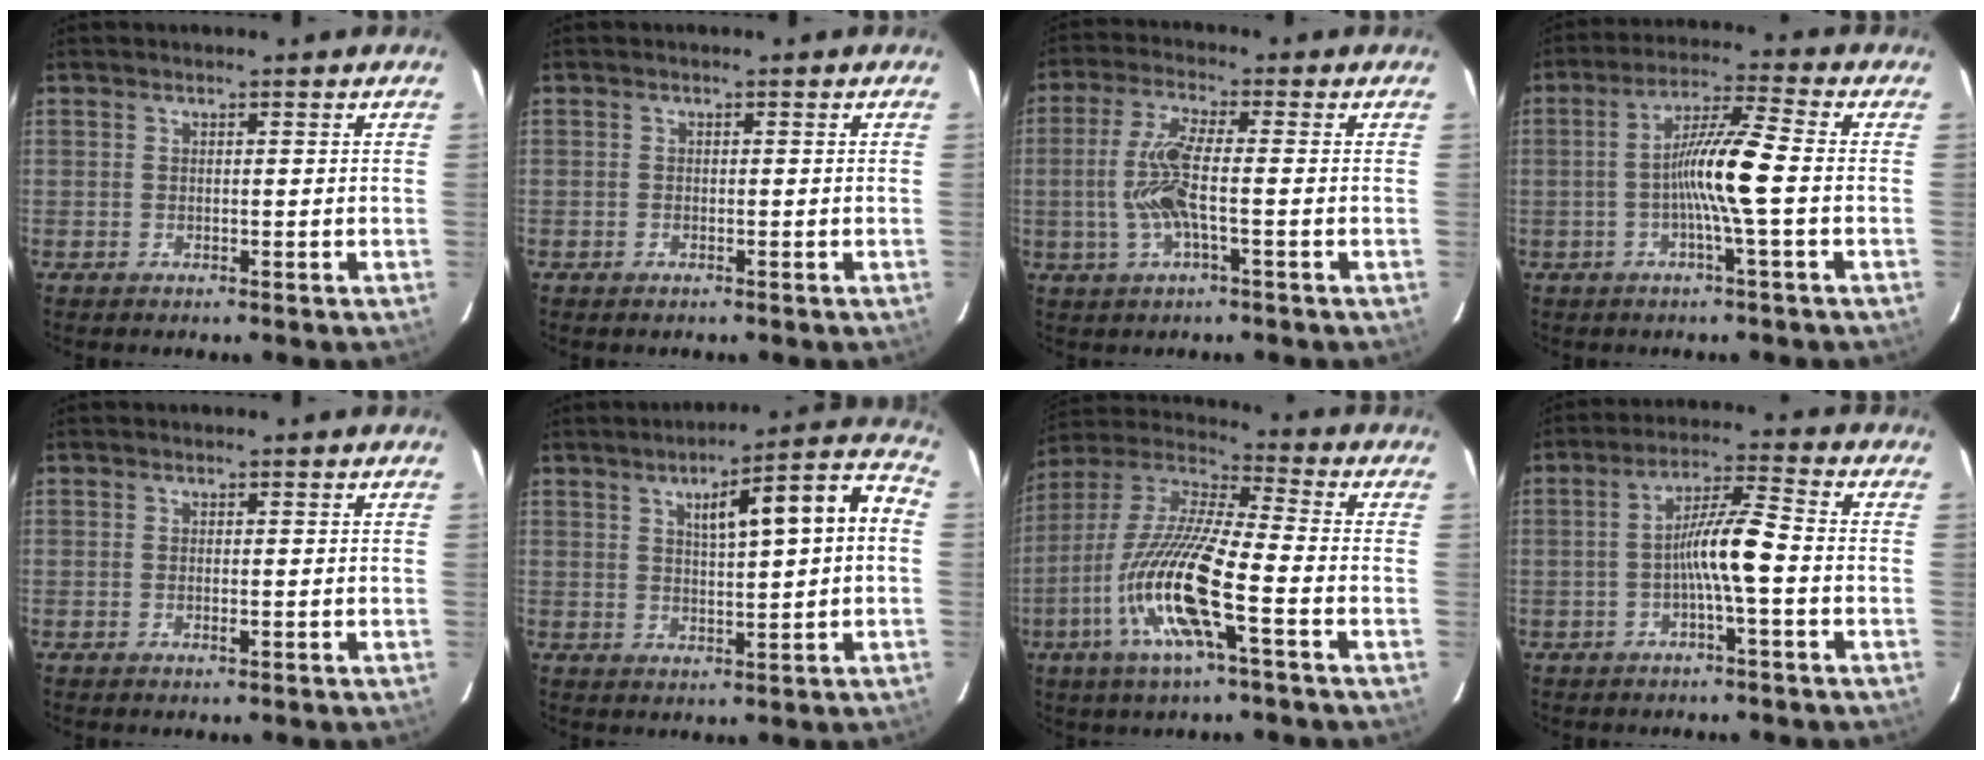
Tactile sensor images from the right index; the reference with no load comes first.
{"total": 0.5, "force": [-0.4, 0.3, 0.3], "torque": [-0.008, -0.001, -0.004]}
{"total": 7.5, "force": [-1.1, 0.9, 7.4], "torque": [-0.160, 0.002, -0.026]}
{"total": 8.8, "force": [-1.3, -0.6, 8.7], "torque": [-0.160, 0.007, -0.030]}
{"total": 0.8, "force": [-0.2, 0.2, 0.8], "torque": [-0.016, -0.002, -0.001]}
{"total": 11.8, "force": [2.3, 1.6, 11.5], "torque": [-0.159, 0.034, 0.032]}
{"total": 16.5, "force": [-5.6, 1.8, 15.4], "torque": [-0.327, -0.009, -0.110]}
{"total": 7.4, "force": [-1.5, 0.0, 7.3], "torque": [-0.132, 0.014, -0.030]}